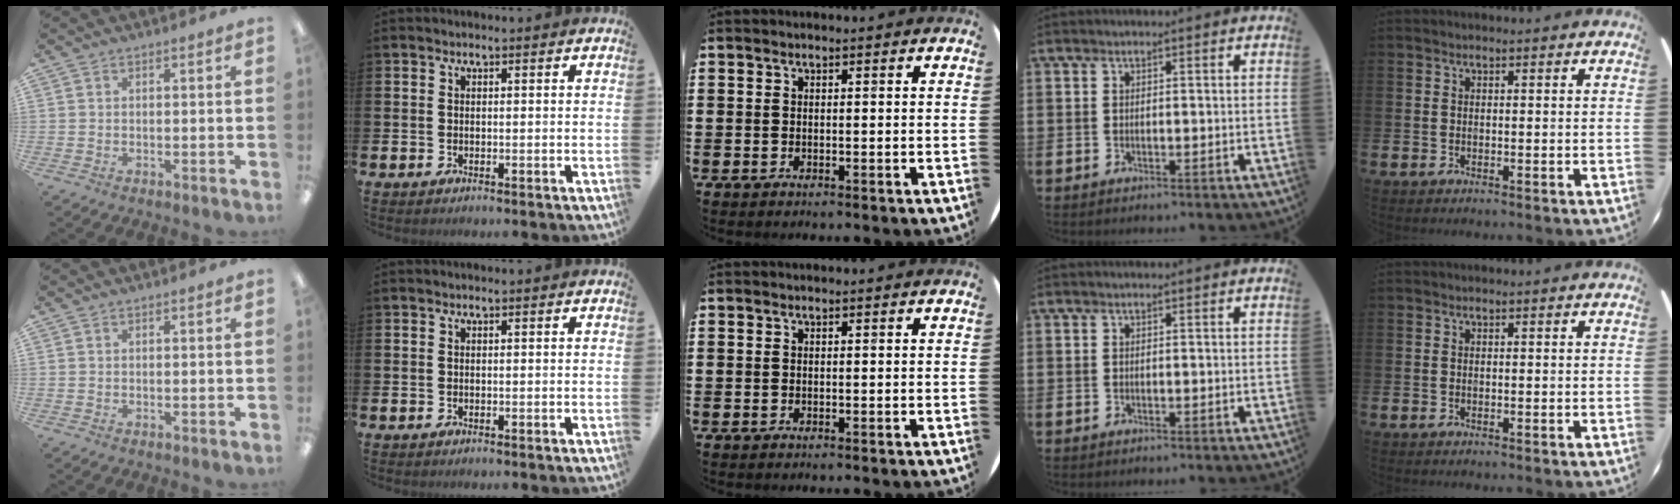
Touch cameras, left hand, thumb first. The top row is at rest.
{}